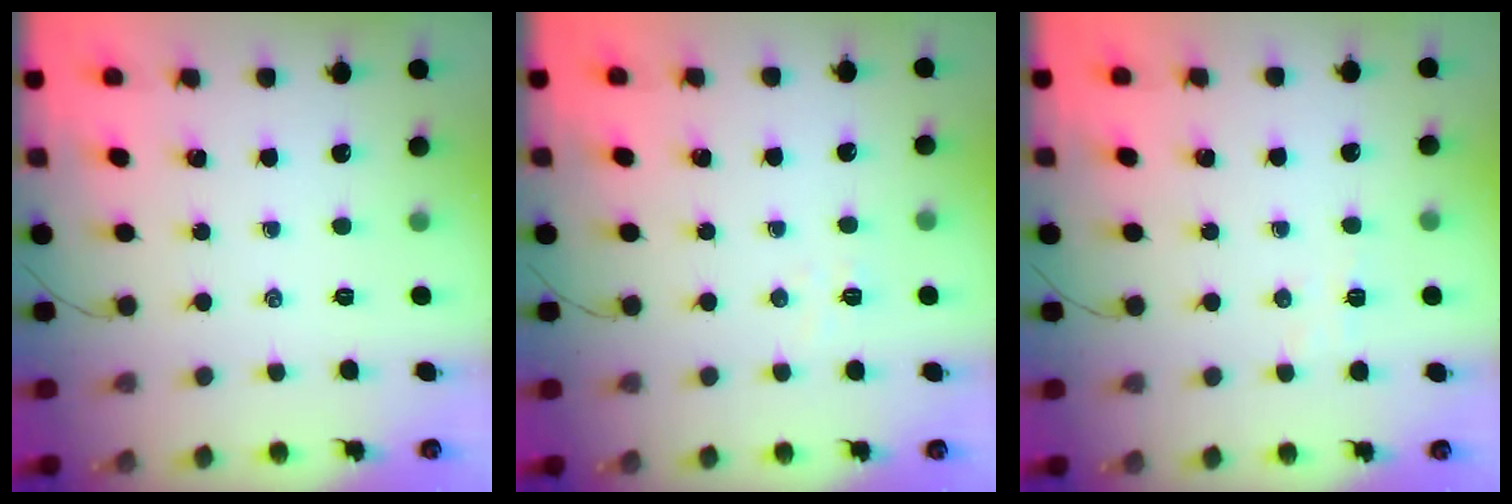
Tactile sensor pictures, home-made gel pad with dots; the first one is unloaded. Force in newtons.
{"total": 3.7, "press": 3.7, "slide": 0.8}
{"total": 3.6, "press": 3.4, "slide": 1.0}